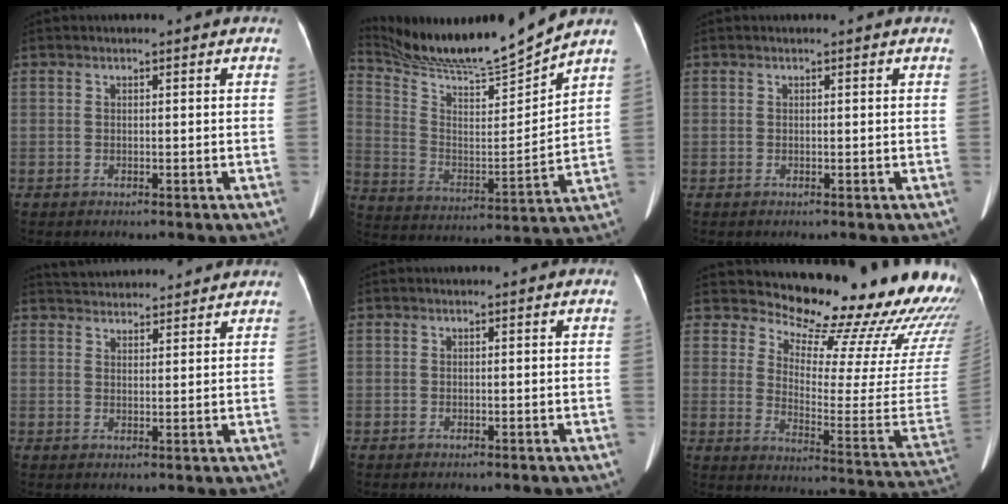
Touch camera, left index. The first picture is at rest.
{"total": 15.6, "force": [14.8, -2.0, 4.6], "torque": [-0.101, -0.033, 0.264]}
{"total": 0.9, "force": [0.9, 0.0, 0.2], "torque": [-0.010, 0.005, 0.009]}
{"total": 11.0, "force": [10.4, 2.0, 2.6], "torque": [-0.040, 0.036, 0.149]}
{"total": 0.0}
{"total": 23.4, "force": [22.5, 2.8, 6.0], "torque": [-0.091, -0.143, 0.267]}